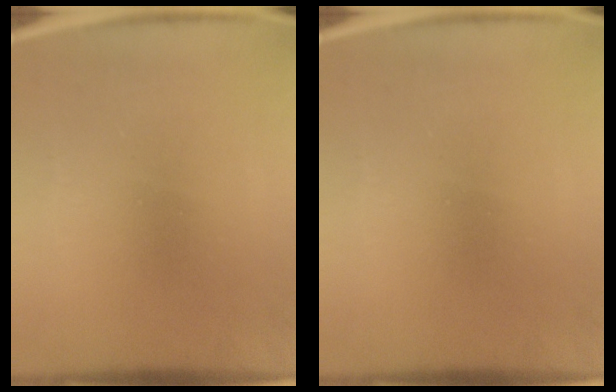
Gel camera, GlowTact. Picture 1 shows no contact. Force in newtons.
{"total": 0.0}